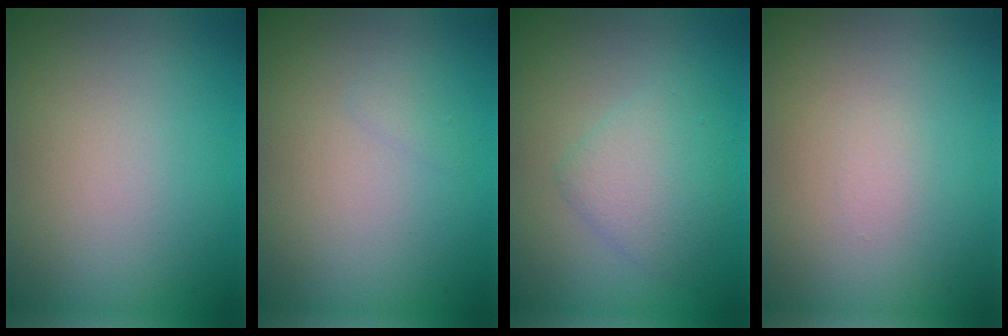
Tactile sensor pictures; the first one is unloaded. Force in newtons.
{"total": 0.6, "press": 0.6, "slide": 0.0}
{"total": 2.9, "press": 2.9, "slide": 0.0}
{"total": 0.5, "press": 0.5, "slide": 0.0}